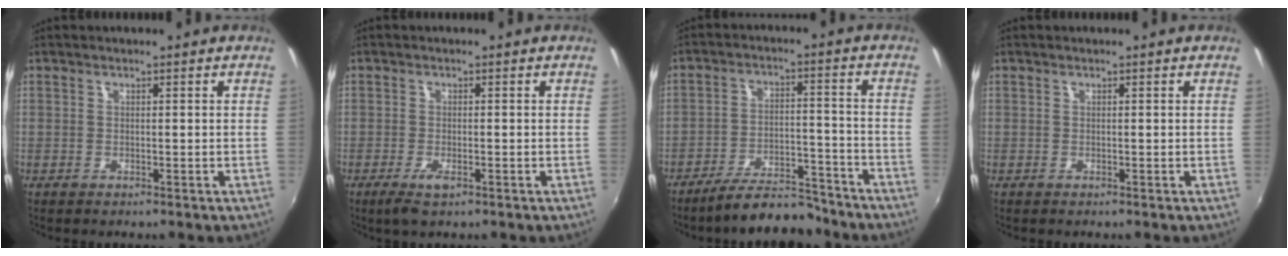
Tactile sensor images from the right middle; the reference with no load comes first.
{"total": 3.1, "force": [-1.8, 0.9, 2.4], "torque": [-0.052, -0.010, -0.032]}
{"total": 11.7, "force": [-10.5, 2.6, 4.5], "torque": [-0.094, 0.008, -0.155]}
{"total": 0.0}